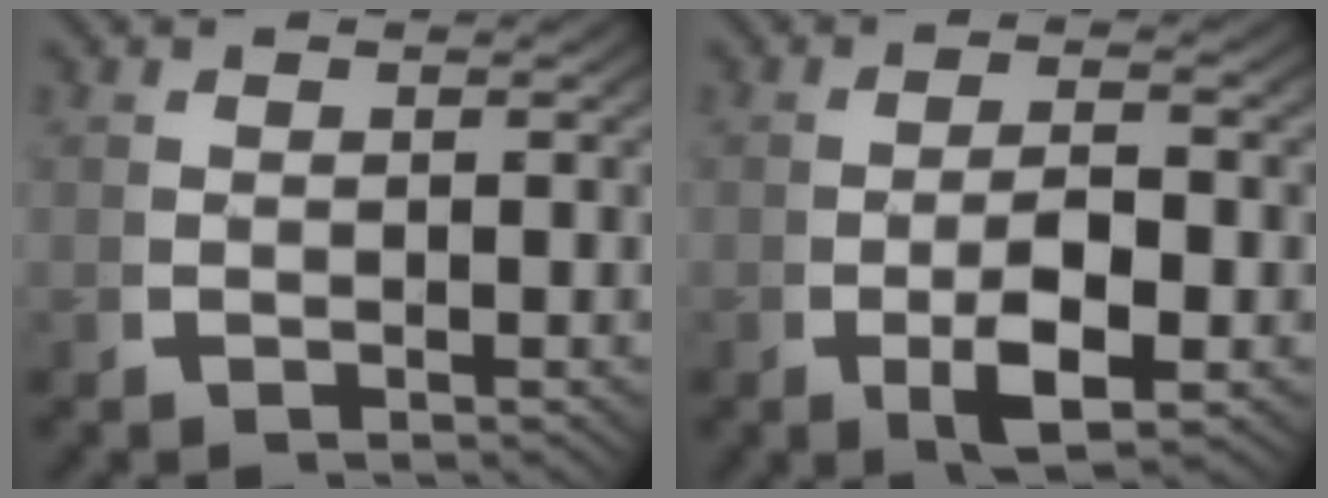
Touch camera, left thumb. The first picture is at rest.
{"total": 5.3, "force": [-1.1, 2.7, 4.5], "torque": [-0.088, -0.013, -0.011]}